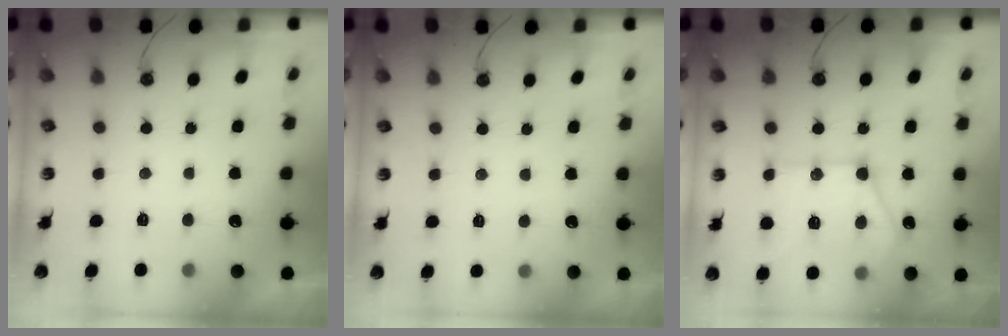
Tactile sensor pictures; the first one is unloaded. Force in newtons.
{"total": 2.4, "press": 2.4, "slide": 0.4}
{"total": 17.7, "press": 17.7, "slide": 1.3}